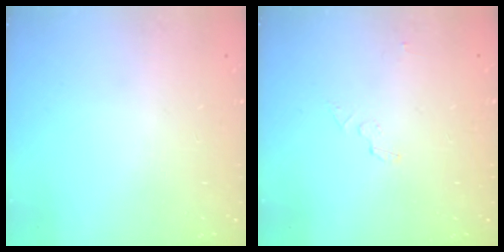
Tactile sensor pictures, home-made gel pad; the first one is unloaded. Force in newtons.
{"total": 2.9, "press": 2.9, "slide": 0.3}